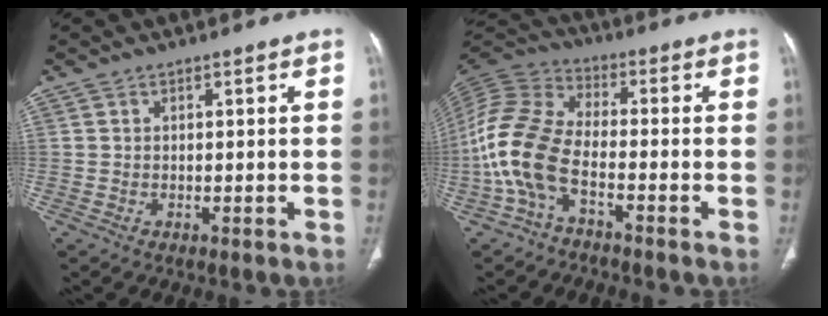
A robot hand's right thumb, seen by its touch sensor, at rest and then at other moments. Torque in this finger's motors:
{"motor_torque": [0.36, 0.89, 1.82, -0.36, 0.62]}